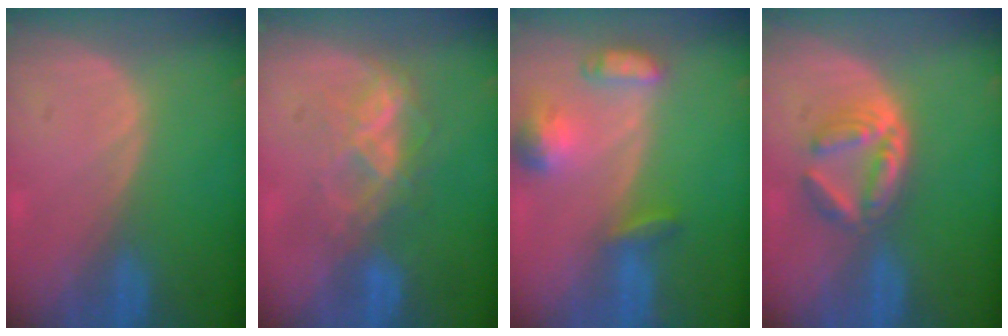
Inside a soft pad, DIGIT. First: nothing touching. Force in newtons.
{"total": 5.8, "press": 5.6, "slide": 1.6}
{"total": 6.5, "press": 6.3, "slide": 1.8}
{"total": 6.3, "press": 5.4, "slide": 3.2}